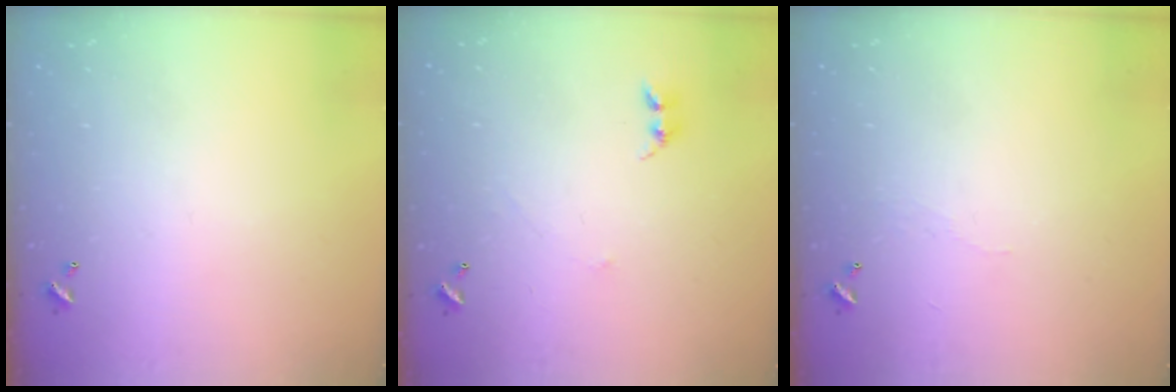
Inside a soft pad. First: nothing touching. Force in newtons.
{"total": 2.6, "press": 2.6, "slide": 0.3}
{"total": 2.0, "press": 1.9, "slide": 0.4}